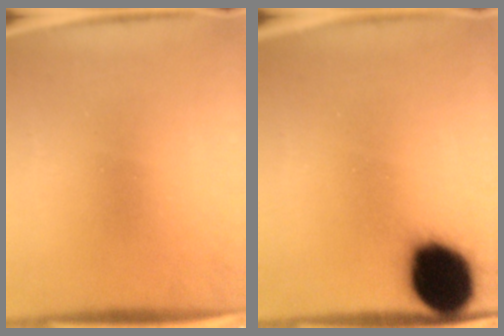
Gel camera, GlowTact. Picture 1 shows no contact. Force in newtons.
{"total": 19.2}